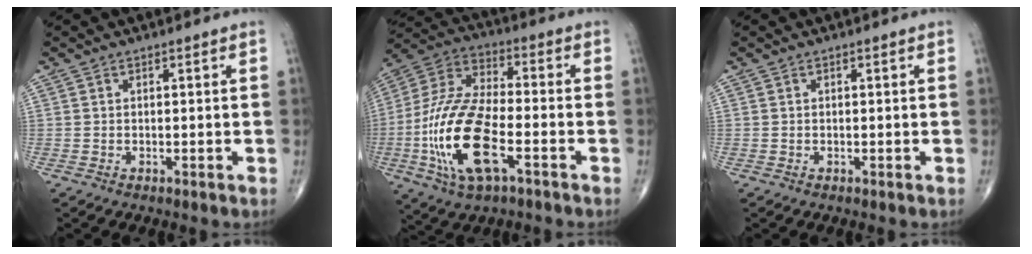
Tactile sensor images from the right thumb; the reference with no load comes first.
{"total": 19.7, "force": [-5.9, 8.3, 16.8], "torque": [-0.352, 0.020, -0.108]}
{"total": 0.0}